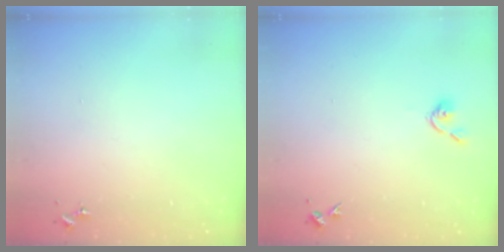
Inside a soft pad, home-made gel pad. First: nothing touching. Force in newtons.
{"total": 3.7, "press": 3.6, "slide": 0.6}